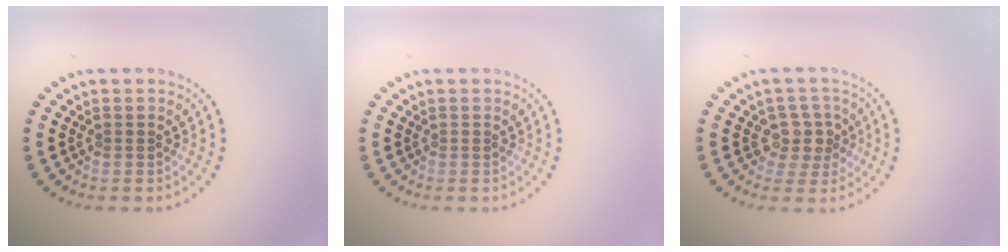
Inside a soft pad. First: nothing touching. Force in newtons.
{"total": 0.0}
{"total": 2.7, "press": 2.3, "slide": 1.4}